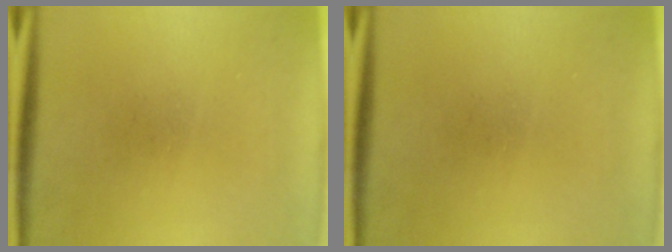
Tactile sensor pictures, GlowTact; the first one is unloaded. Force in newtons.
{"total": 0.0}